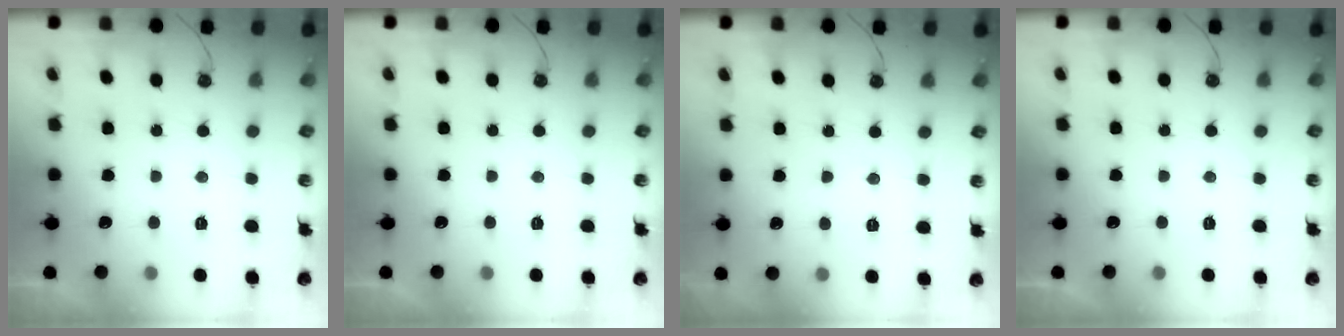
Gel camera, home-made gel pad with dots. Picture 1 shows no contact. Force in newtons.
{"total": 0.0}
{"total": 4.0, "press": 3.9, "slide": 0.4}
{"total": 0.0}